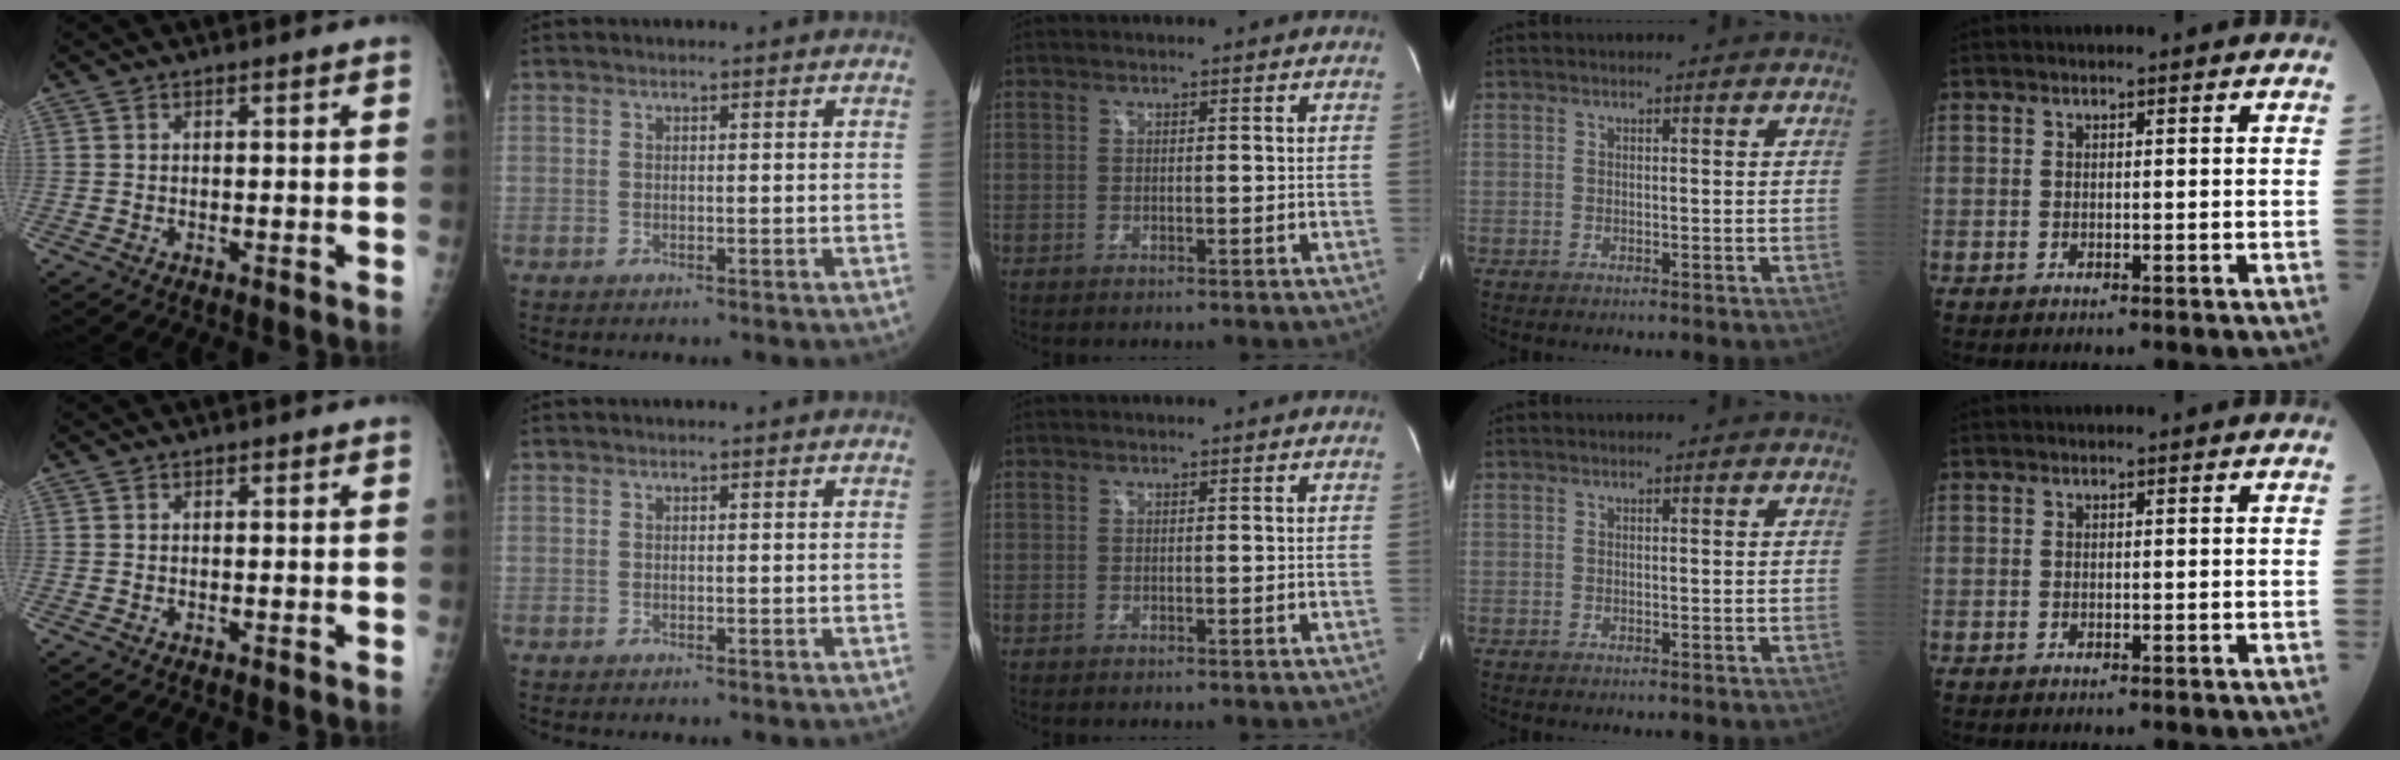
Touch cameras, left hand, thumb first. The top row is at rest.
{}